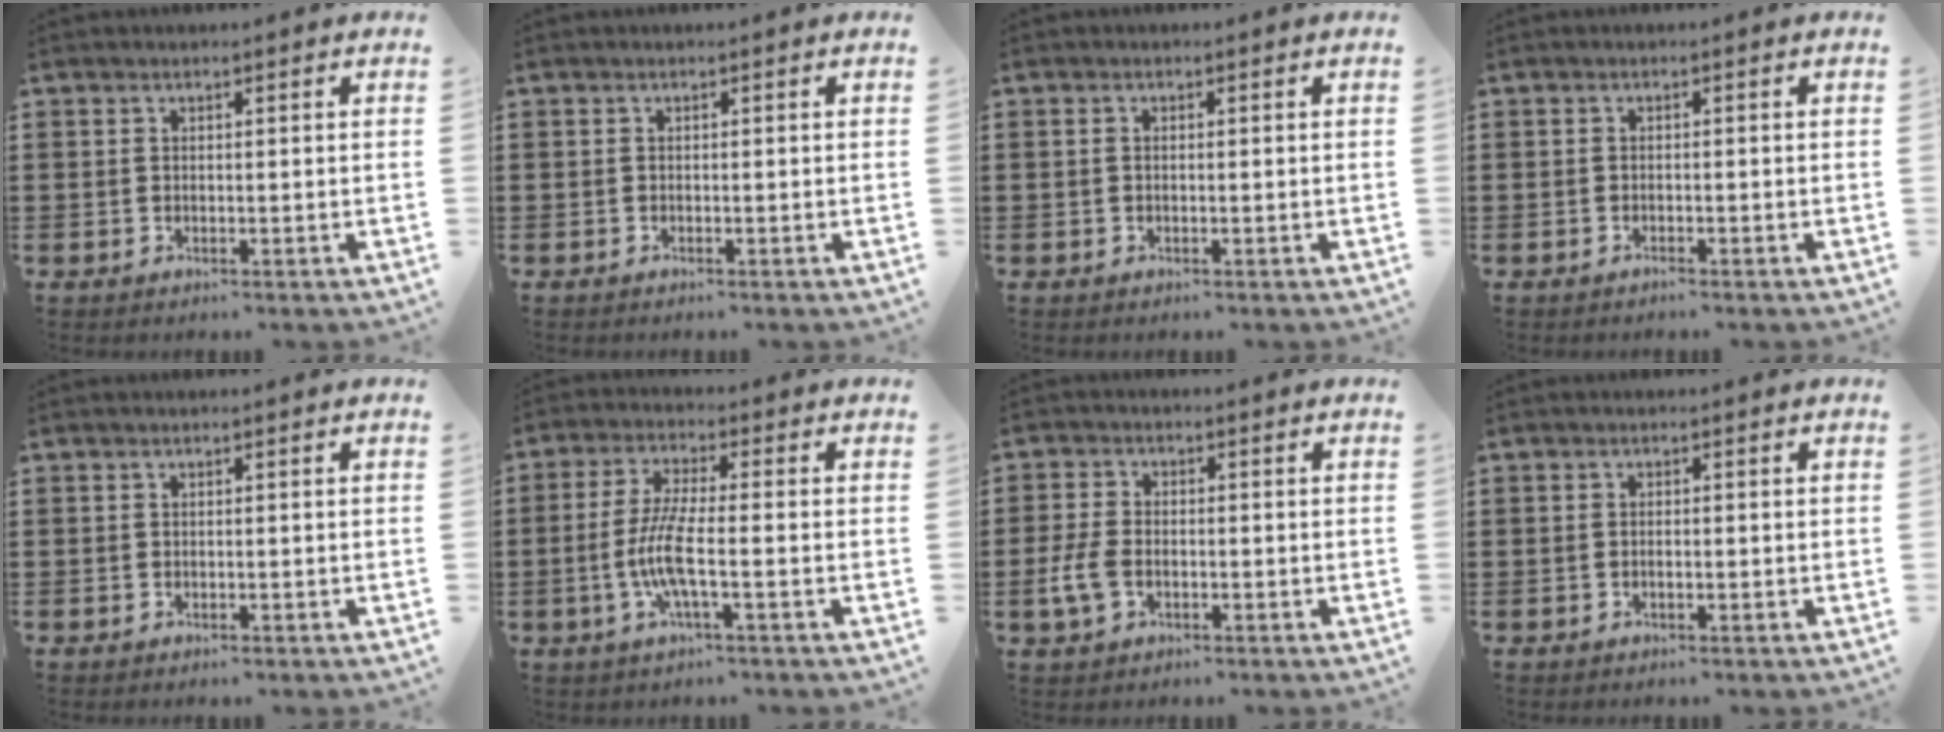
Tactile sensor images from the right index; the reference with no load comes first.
{"total": 0.0}
{"total": 0.0}
{"total": 0.6, "force": [-0.6, -0.1, 0.2], "torque": [-0.006, -0.004, -0.011]}
{"total": 0.0}
{"total": 7.0, "force": [-1.9, 1.4, 6.6], "torque": [-0.156, -0.015, -0.045]}
{"total": 4.4, "force": [-1.4, 2.7, 3.2], "torque": [-0.085, -0.005, -0.030]}
{"total": 0.7, "force": [-0.2, 0.2, 0.6], "torque": [-0.014, -0.004, -0.003]}